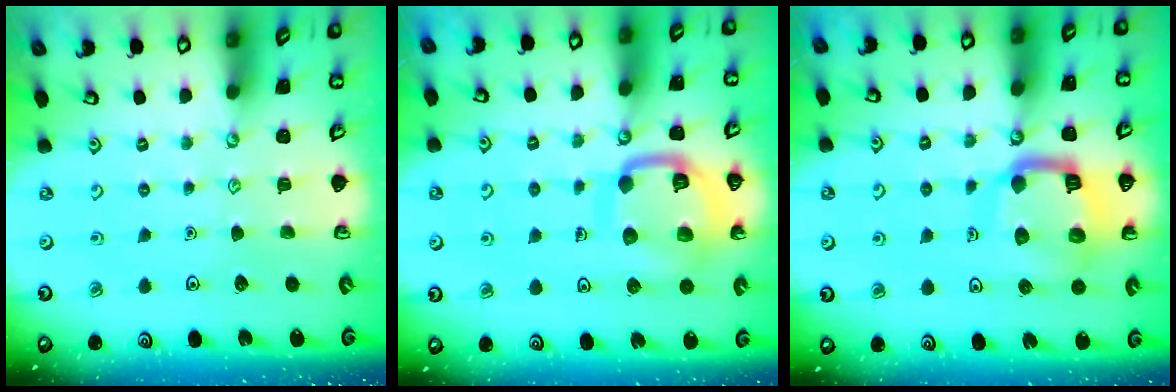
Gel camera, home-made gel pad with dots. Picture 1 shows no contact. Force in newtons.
{"total": 14.4, "press": 14.3, "slide": 1.5}
{"total": 13.8, "press": 13.7, "slide": 1.7}